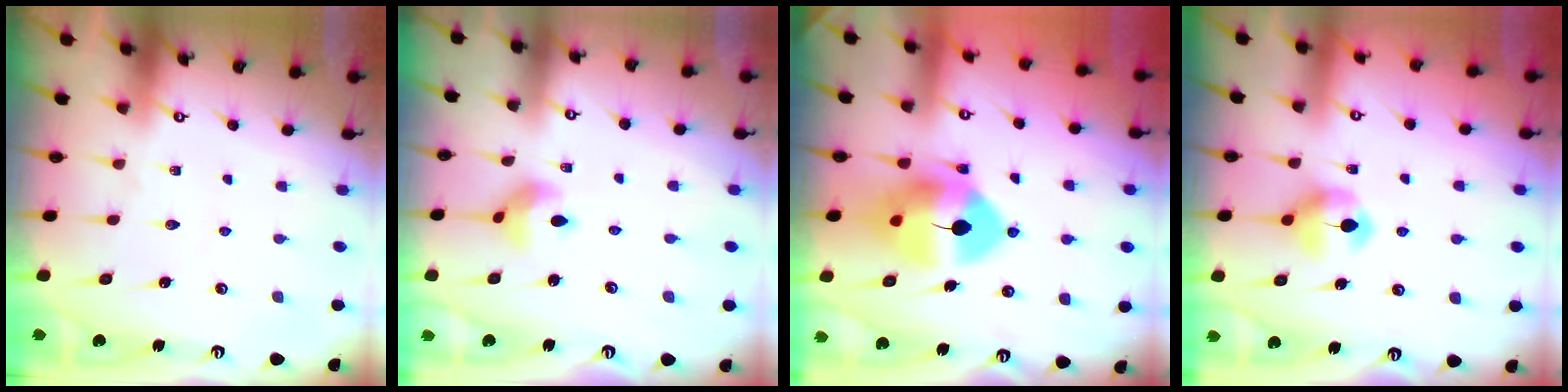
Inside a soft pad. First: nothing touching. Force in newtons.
{"total": 5.9, "press": 5.9, "slide": 0.7}
{"total": 12.3, "press": 12.1, "slide": 2.2}
{"total": 6.4, "press": 6.4, "slide": 0.5}